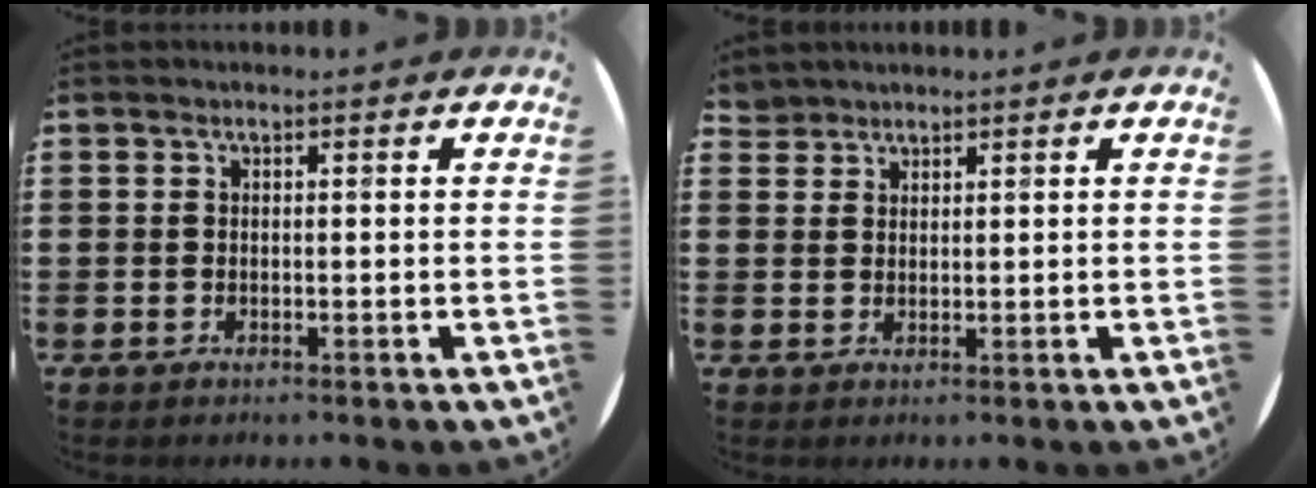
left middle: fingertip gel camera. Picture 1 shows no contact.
{"total": 1.9, "force": [1.8, 0.6, -0.1], "torque": [-0.002, 0.003, 0.036]}